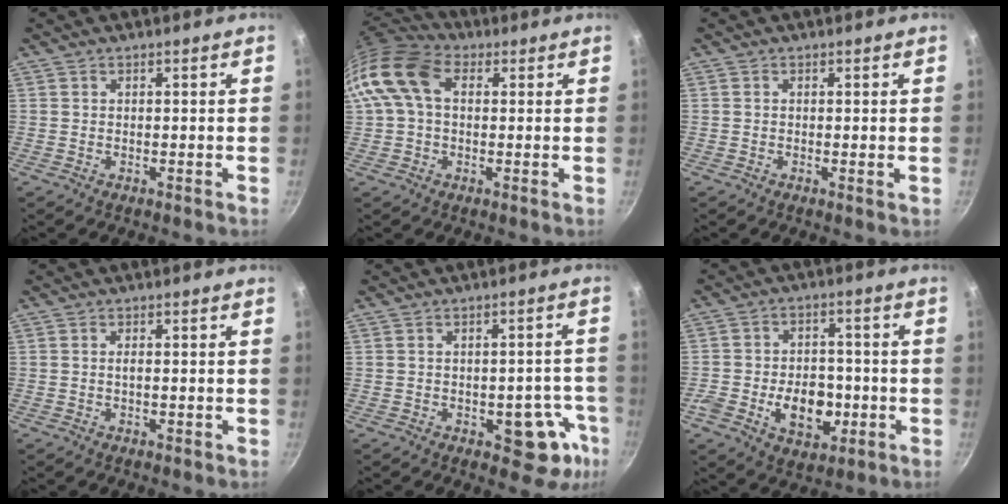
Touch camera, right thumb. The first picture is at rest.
{"total": 13.5, "force": [2.5, 9.2, 9.6], "torque": [-0.180, 0.027, 0.027]}
{"total": 0.5, "force": [0.0, 0.1, 0.5], "torque": [-0.009, -0.002, -0.002]}
{"total": 1.1, "force": [-0.1, 0.4, 1.0], "torque": [-0.019, 0.001, -0.003]}
{"total": 10.1, "force": [-3.9, 5.7, 7.3], "torque": [-0.020, 0.029, -0.044]}
{"total": 11.8, "force": [-3.3, 8.0, 8.0], "torque": [-0.103, 0.022, -0.049]}